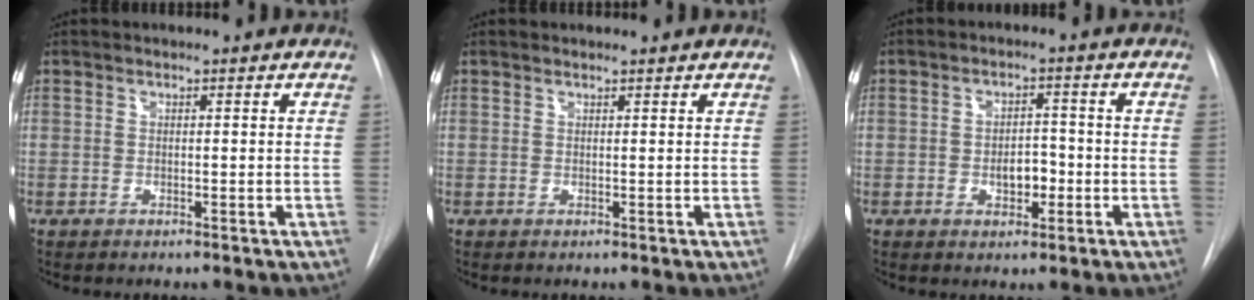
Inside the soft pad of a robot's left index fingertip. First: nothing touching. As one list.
[{"total": 1.2, "force": [1.2, 0.0, 0.1], "torque": [-0.008, 0.005, 0.015]}, {"total": 3.7, "force": [-1.3, 2.1, 2.8], "torque": [-0.036, 0.001, -0.017]}]